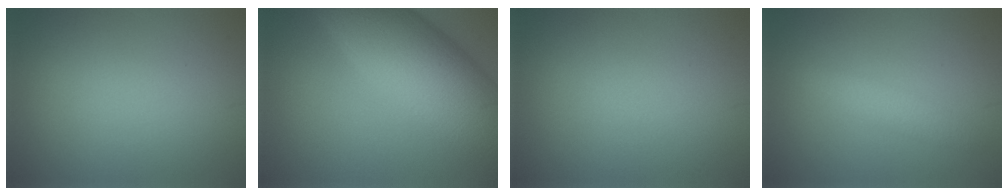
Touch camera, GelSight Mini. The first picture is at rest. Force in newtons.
{"total": 12.8, "press": 12.8, "slide": 0.5}
{"total": 0.0}
{"total": 2.0, "press": 2.0, "slide": 0.0}